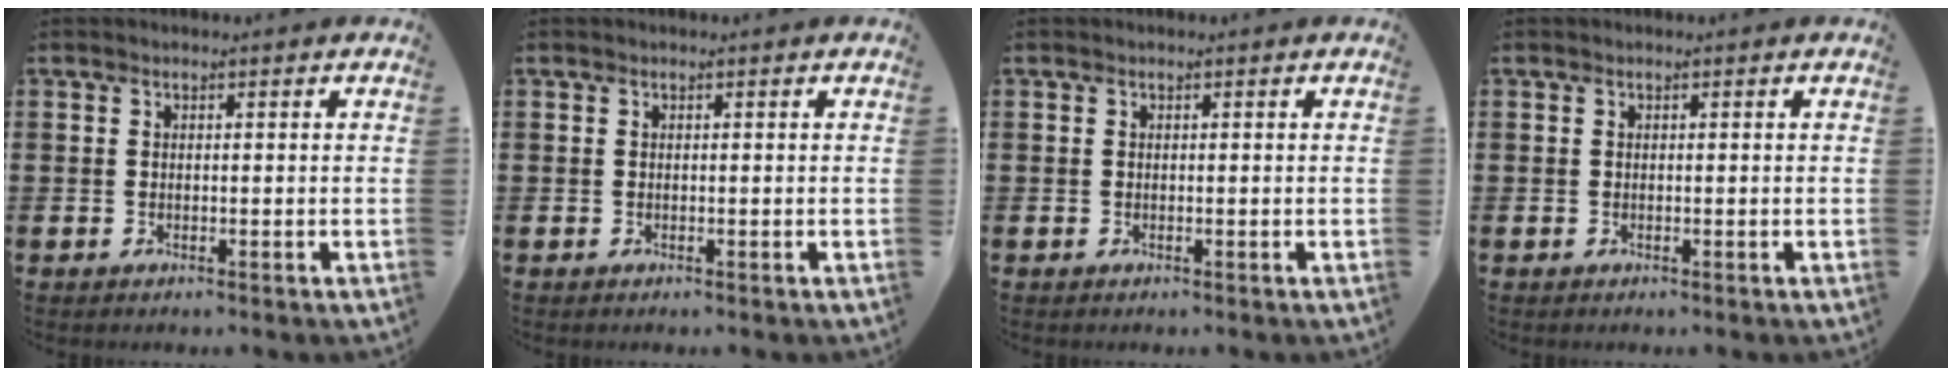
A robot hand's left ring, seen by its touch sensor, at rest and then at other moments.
{"total": 0.0}
{"total": 0.0}
{"total": 0.0}